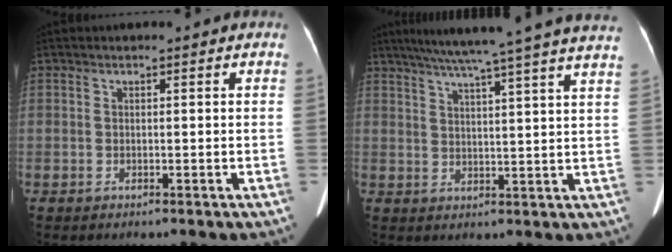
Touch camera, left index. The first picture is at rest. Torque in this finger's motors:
{"motor_torque": [-0.24, -0.17, -0.30, -0.06]}